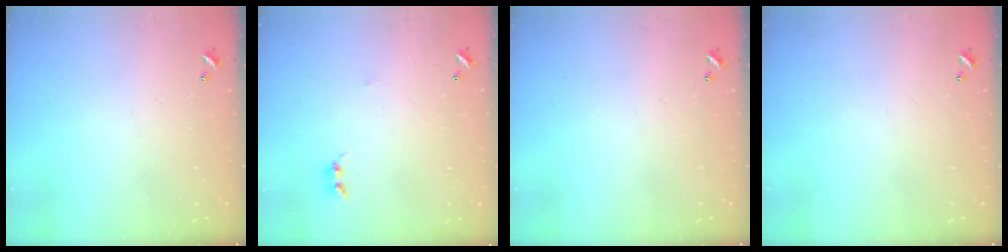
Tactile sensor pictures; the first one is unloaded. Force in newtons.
{"total": 2.9, "press": 2.8, "slide": 0.4}
{"total": 0.0}
{"total": 0.0}